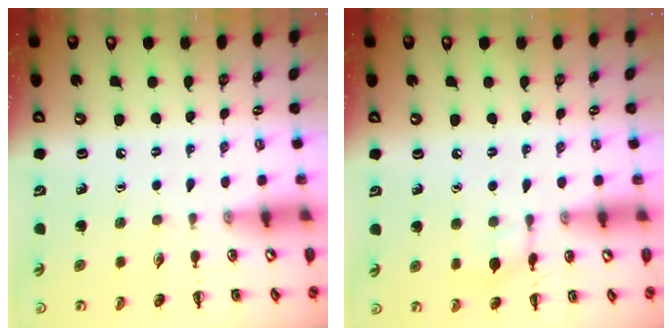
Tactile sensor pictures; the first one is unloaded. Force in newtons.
{"total": 7.5, "press": 7.2, "slide": 1.9}